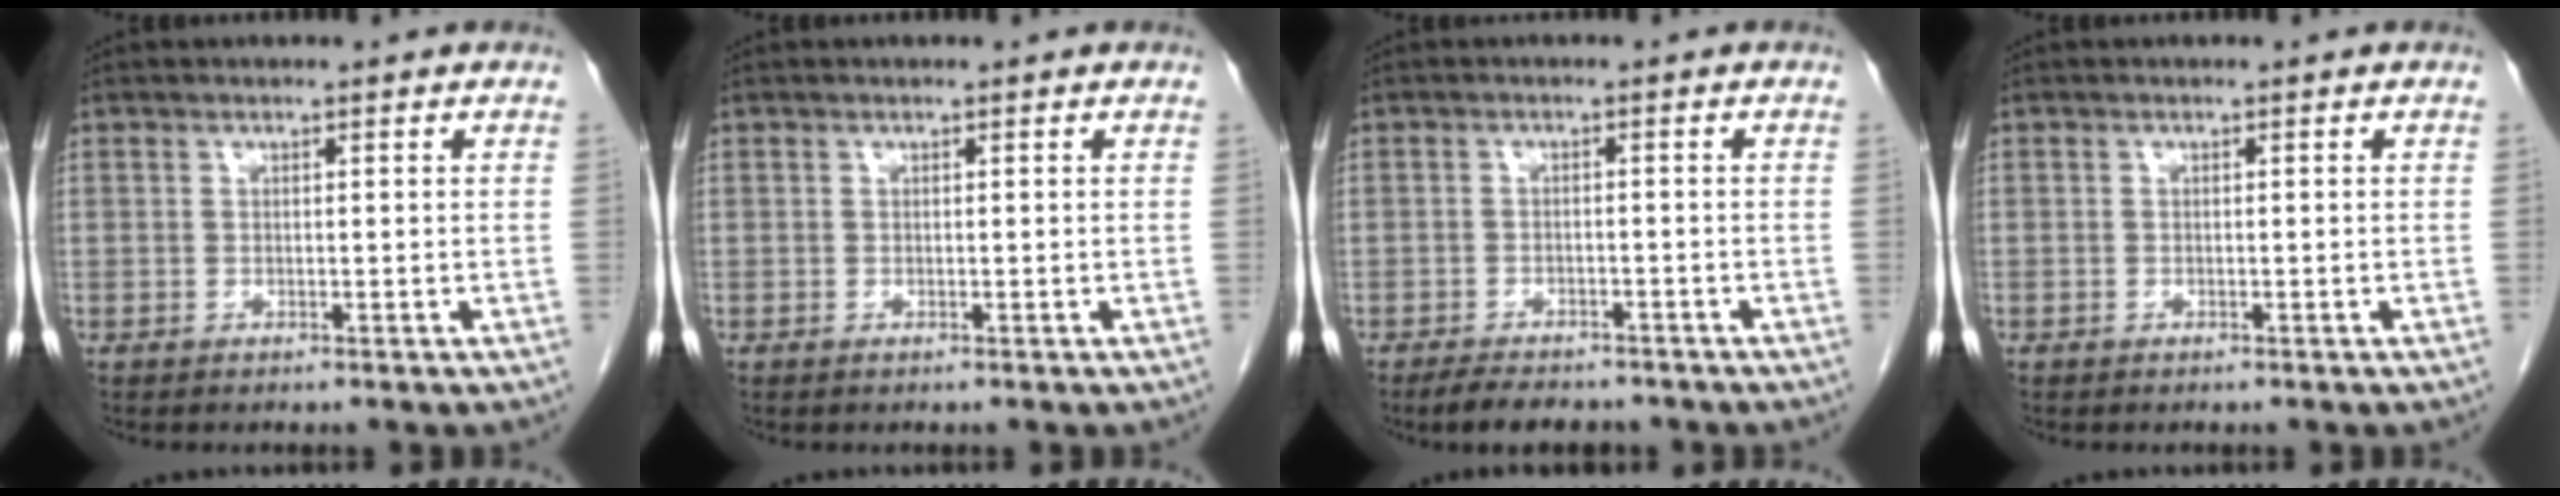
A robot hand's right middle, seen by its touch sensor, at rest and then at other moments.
{"total": 0.0}
{"total": 6.5, "force": [-5.5, 2.4, 2.6], "torque": [-0.041, -0.006, -0.077]}
{"total": 0.0}